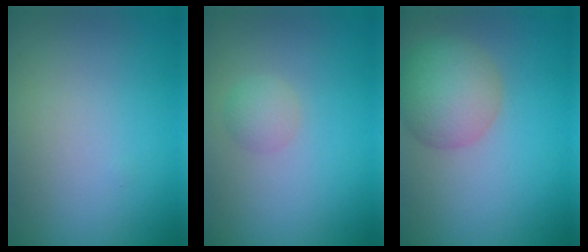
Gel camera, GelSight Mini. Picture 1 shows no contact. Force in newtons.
{"total": 1.4, "press": 1.4, "slide": 0.0}
{"total": 5.2, "press": 5.2, "slide": 0.3}